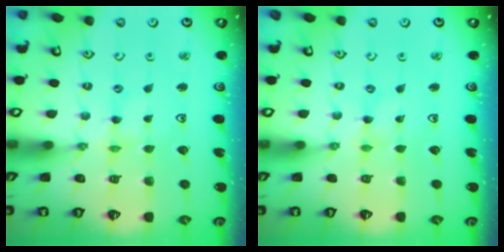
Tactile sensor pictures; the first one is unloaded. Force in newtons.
{"total": 0.0}